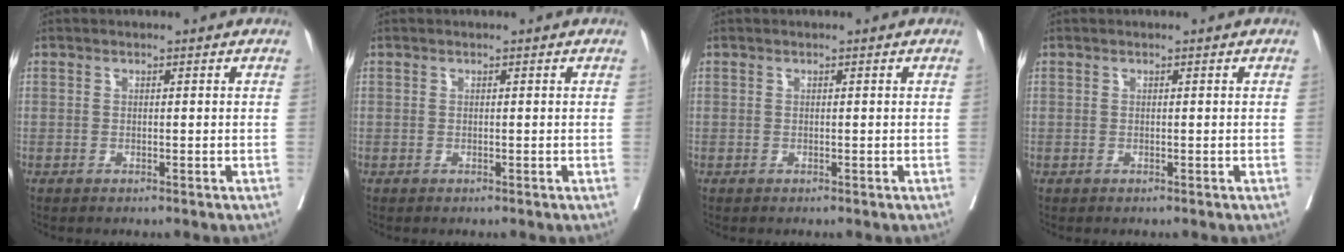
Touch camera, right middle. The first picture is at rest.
{"total": 0.0}
{"total": 0.0}
{"total": 0.0}